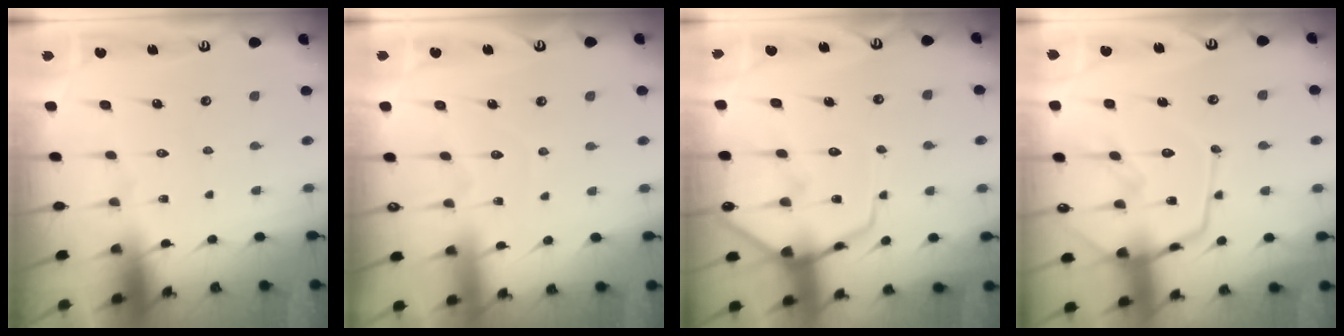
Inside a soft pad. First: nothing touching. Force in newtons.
{"total": 4.5, "press": 4.5, "slide": 0.5}
{"total": 10.4, "press": 10.4, "slide": 1.1}
{"total": 18.9, "press": 18.8, "slide": 1.6}